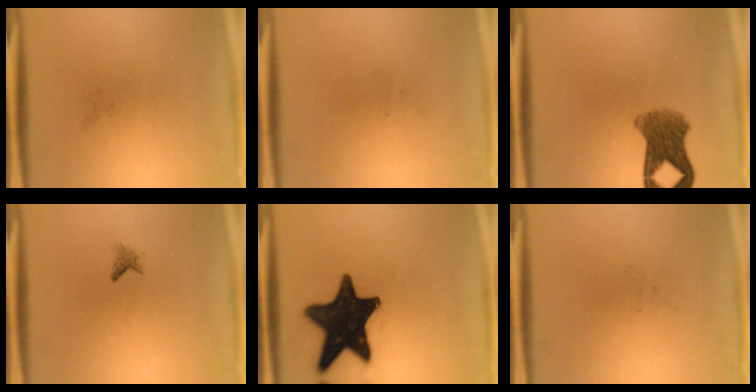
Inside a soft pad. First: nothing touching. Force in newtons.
{"total": 0.0}
{"total": 6.0}
{"total": 0.9}
{"total": 17.8}
{"total": 0.0}